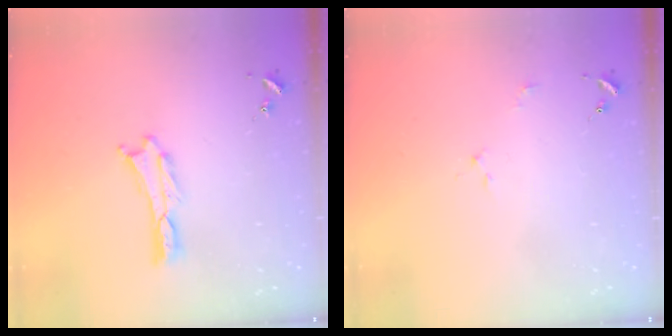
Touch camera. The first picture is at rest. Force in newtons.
{"total": 2.2, "press": 2.2, "slide": 0.2}